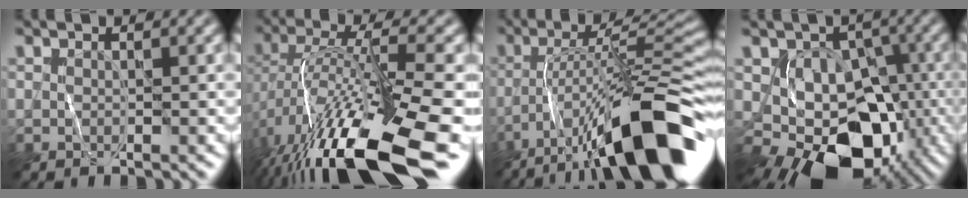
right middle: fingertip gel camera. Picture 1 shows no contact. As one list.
[{"total": 15.1, "force": [-7.5, 4.8, 12.2], "torque": [-0.236, -0.002, -0.125]}, {"total": 14.0, "force": [-8.3, 2.9, 11.0], "torque": [-0.181, 0.017, -0.138]}, {"total": 10.0, "force": [-3.4, 7.1, 6.2], "torque": [-0.081, -0.012, -0.051]}]